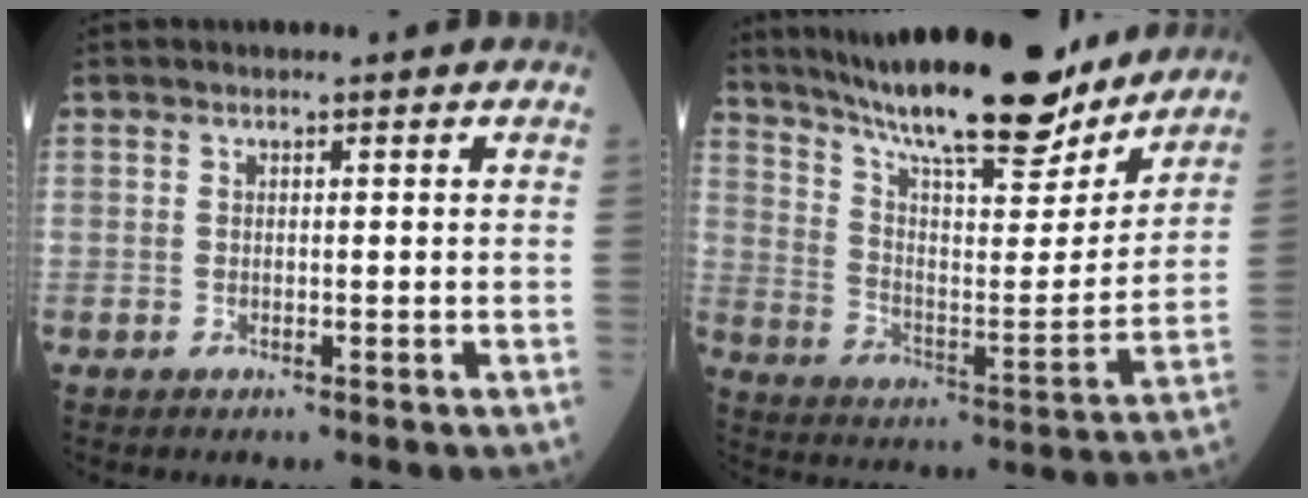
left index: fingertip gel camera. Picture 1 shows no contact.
{"total": 24.8, "force": [21.2, 4.3, 12.2], "torque": [-0.212, -0.009, 0.320]}